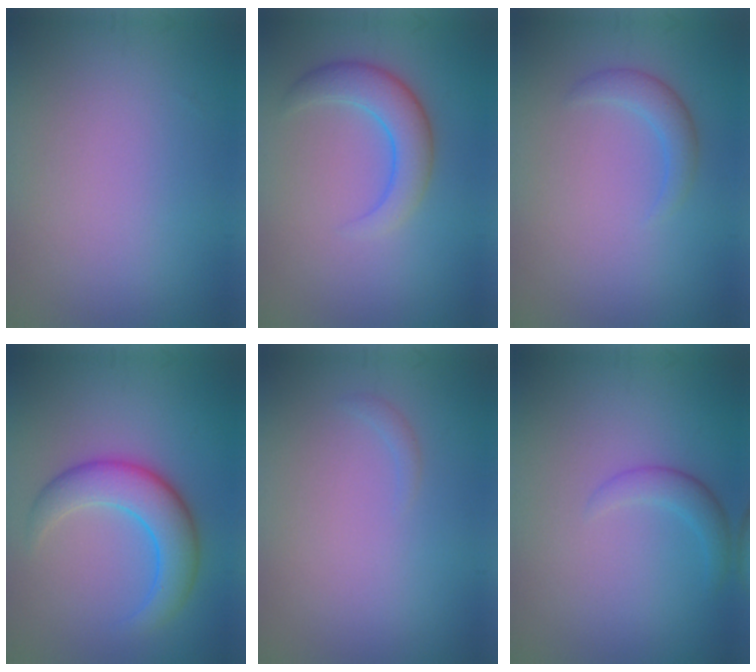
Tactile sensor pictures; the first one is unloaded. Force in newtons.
{"total": 4.0, "press": 4.0, "slide": 0.1}
{"total": 1.9, "press": 1.9, "slide": 0.1}
{"total": 5.7, "press": 5.7, "slide": 0.3}
{"total": 0.6, "press": 0.6, "slide": 0.1}
{"total": 1.8, "press": 1.8, "slide": 0.1}